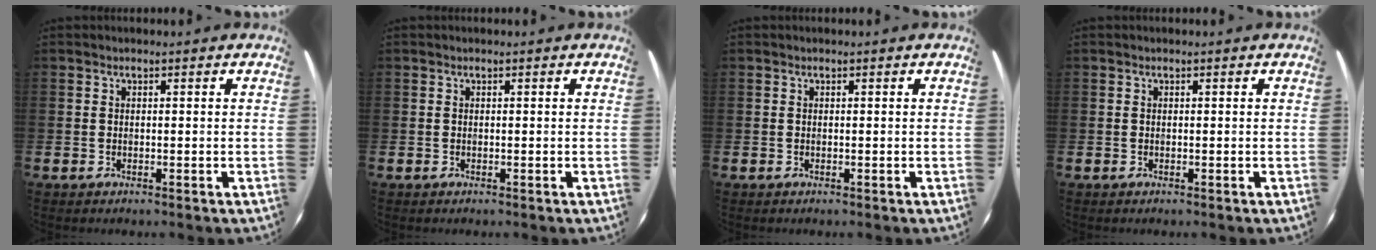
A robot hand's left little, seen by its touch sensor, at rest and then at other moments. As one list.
[{"total": 0.0}, {"total": 0.0}, {"total": 0.0}]